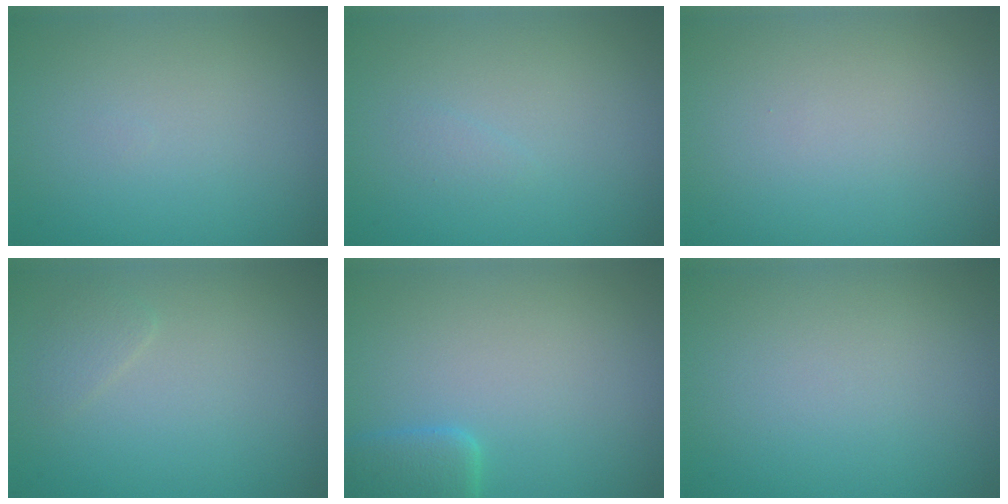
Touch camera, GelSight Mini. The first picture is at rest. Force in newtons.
{"total": 0.5, "press": 0.5, "slide": 0.0}
{"total": 0.0}
{"total": 0.9, "press": 0.9, "slide": 0.0}
{"total": 2.5, "press": 2.5, "slide": 0.2}
{"total": 0.0}